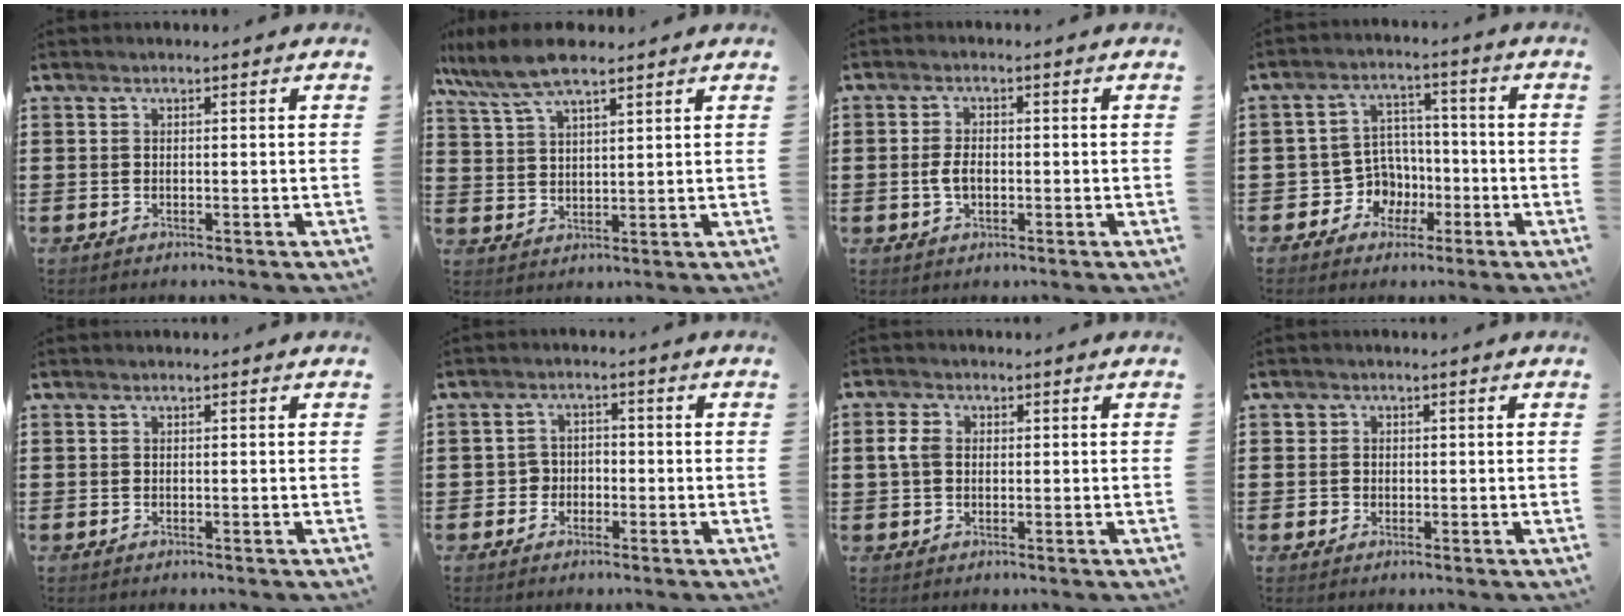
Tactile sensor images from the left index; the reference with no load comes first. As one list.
[{"total": 7.5, "force": [5.9, 1.9, 4.3], "torque": [-0.099, -0.006, 0.109]}, {"total": 3.3, "force": [-0.5, 1.7, 2.8], "torque": [-0.069, -0.003, -0.013]}, {"total": 6.6, "force": [-1.9, 6.0, 2.1], "torque": [-0.068, 0.009, -0.034]}, {"total": 0.0}, {"total": 2.6, "force": [-1.3, 2.2, 0.6], "torque": [-0.020, 0.006, -0.031]}, {"total": 3.2, "force": [0.3, 2.5, 1.9], "torque": [-0.051, 0.007, 0.001]}, {"total": 1.7, "force": [0.0, 1.7, 0.1], "torque": [-0.011, 0.007, -0.003]}]